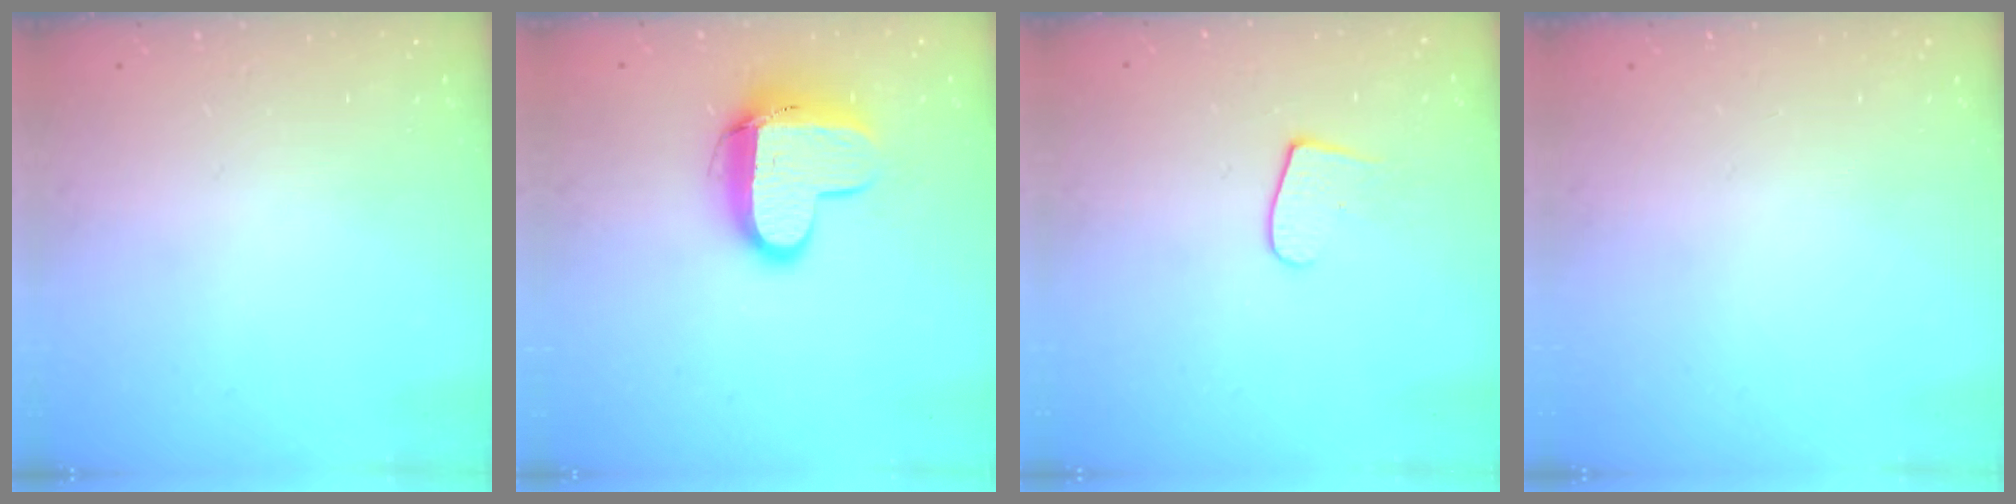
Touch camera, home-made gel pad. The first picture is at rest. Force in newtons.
{"total": 11.6, "press": 11.5, "slide": 1.2}
{"total": 6.7, "press": 6.7, "slide": 0.6}
{"total": 0.0}